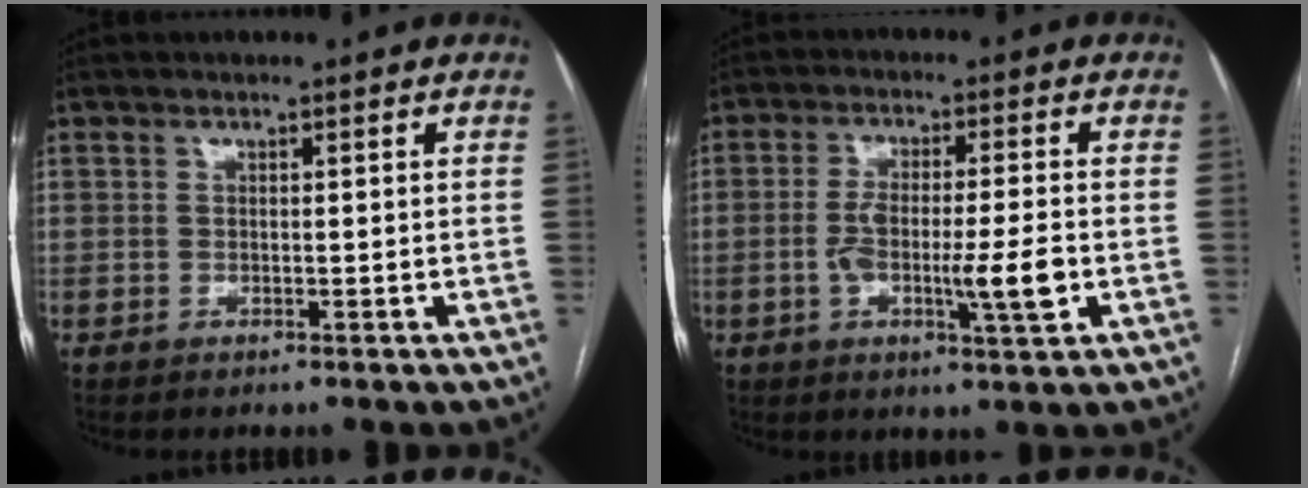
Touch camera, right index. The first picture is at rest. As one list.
[{"total": 8.8, "force": [-2.1, 1.2, 8.5], "torque": [-0.149, -0.002, -0.035]}]